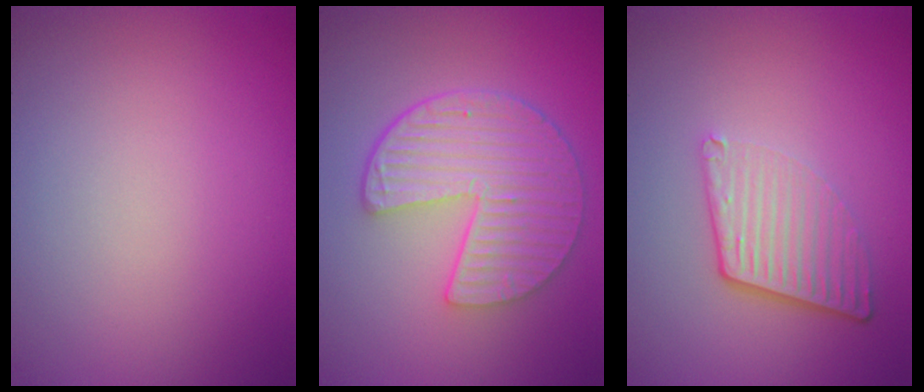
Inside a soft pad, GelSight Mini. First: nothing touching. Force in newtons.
{"total": 6.3, "press": 4.6, "slide": 4.4}
{"total": 4.4, "press": 2.8, "slide": 3.3}